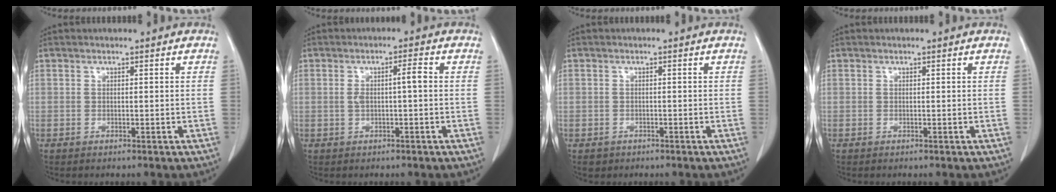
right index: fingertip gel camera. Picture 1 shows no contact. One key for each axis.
{"total": 3.2, "fx": 0.1, "fy": 0.4, "fz": 3.2, "tx": -0.062, "ty": 0.010, "tz": 0.004}
{"total": 1.6, "fx": -0.8, "fy": 1.4, "fz": 0.1, "tx": -0.006, "ty": 0.004, "tz": -0.010}
{"total": 0.0}